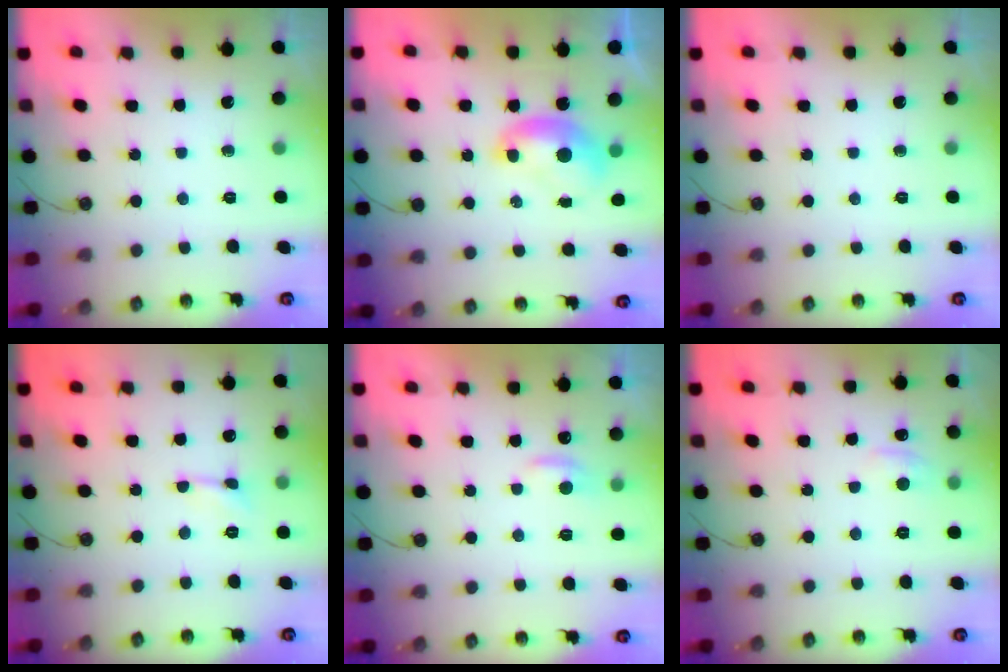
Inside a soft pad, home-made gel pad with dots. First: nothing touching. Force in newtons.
{"total": 1.4, "press": 1.4, "slide": 0.2}
{"total": 0.0}
{"total": 0.8, "press": 0.8, "slide": 0.2}
{"total": 0.9, "press": 0.8, "slide": 0.4}
{"total": 0.9, "press": 0.3, "slide": 0.8}